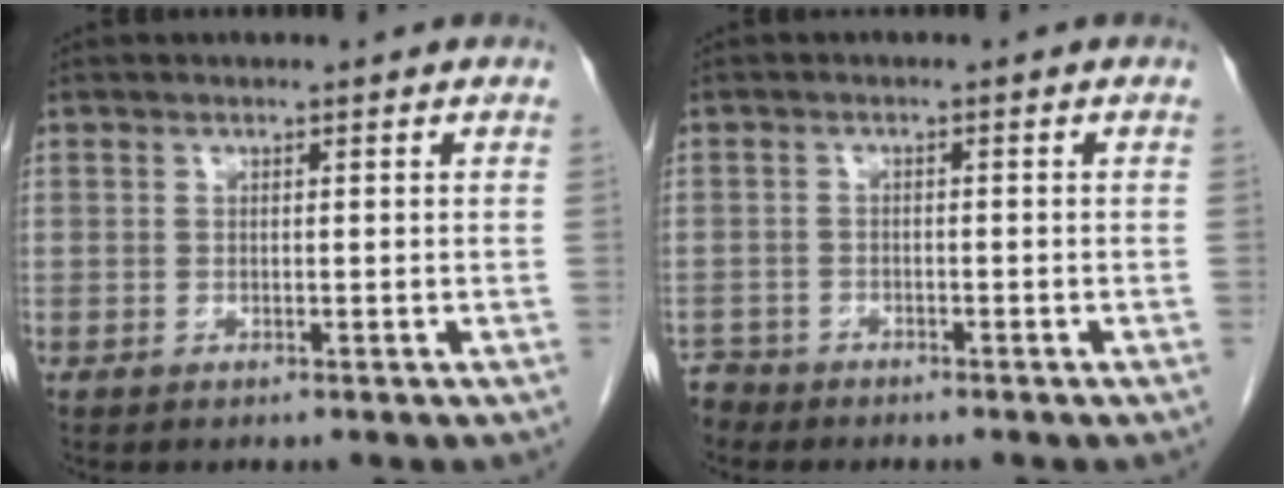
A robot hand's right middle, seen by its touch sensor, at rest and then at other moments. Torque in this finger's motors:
{"motor_torque": [0.04, -0.95, 0.14, 0.09]}